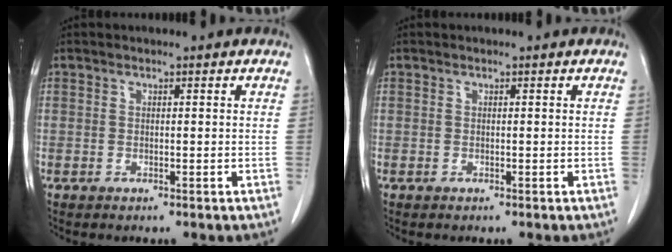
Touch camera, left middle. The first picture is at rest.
{"total": 0.0}